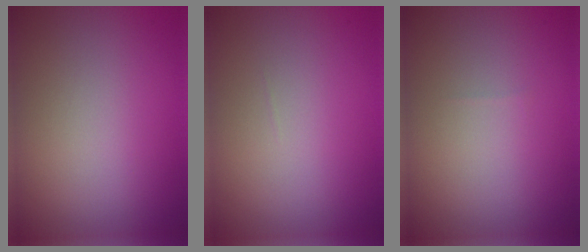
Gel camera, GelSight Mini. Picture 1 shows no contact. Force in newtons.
{"total": 0.0}
{"total": 0.0}